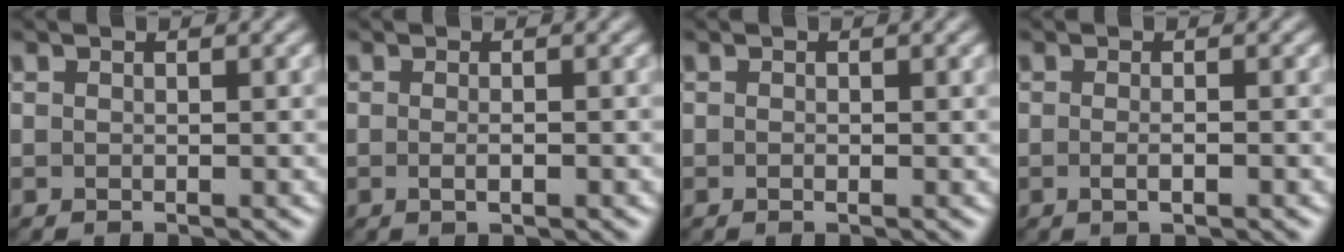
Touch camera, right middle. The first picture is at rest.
{"total": 1.5, "force": [-0.3, 0.5, 1.4], "torque": [-0.003, -0.004, -0.007]}
{"total": 0.0}
{"total": 1.9, "force": [-0.3, 0.7, 1.7], "torque": [-0.004, -0.003, -0.011]}